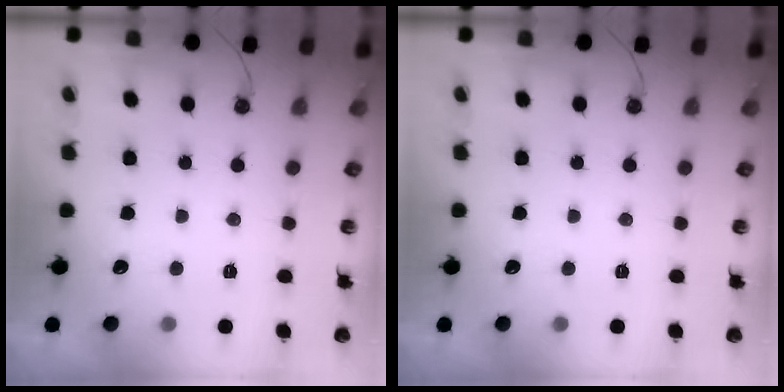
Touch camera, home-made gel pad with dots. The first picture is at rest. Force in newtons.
{"total": 0.0}